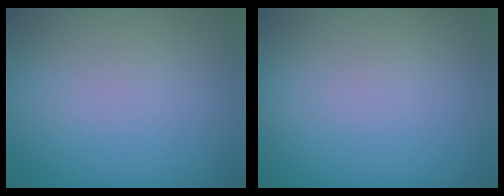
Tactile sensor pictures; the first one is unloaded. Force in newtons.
{"total": 0.0}